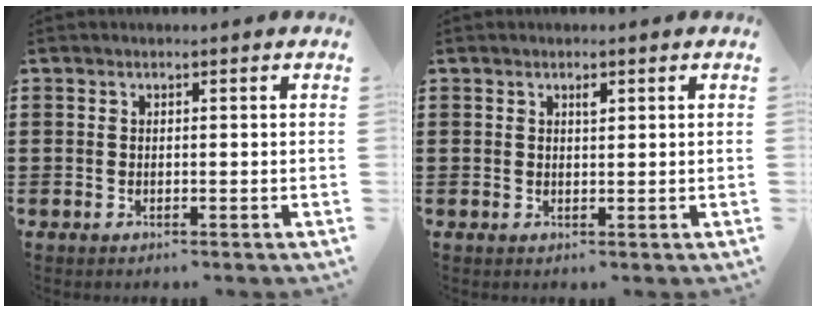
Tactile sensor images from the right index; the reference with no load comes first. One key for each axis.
{"total": 1.2, "fx": 0.6, "fy": 0.5, "fz": 0.9, "tx": -0.018, "ty": 0.003, "tz": 0.011}